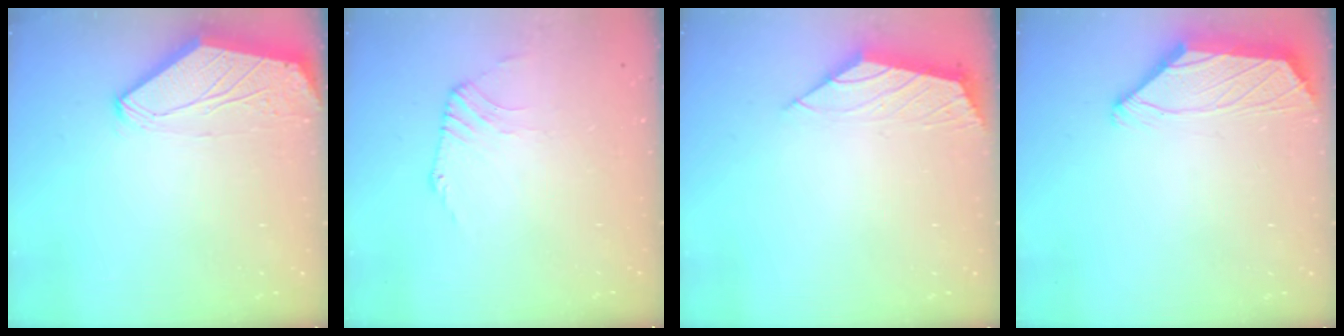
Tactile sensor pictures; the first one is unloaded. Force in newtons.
{"total": 2.4, "press": 2.4, "slide": 0.5}
{"total": 2.1, "press": 2.0, "slide": 0.5}
{"total": 1.8, "press": 1.6, "slide": 0.7}